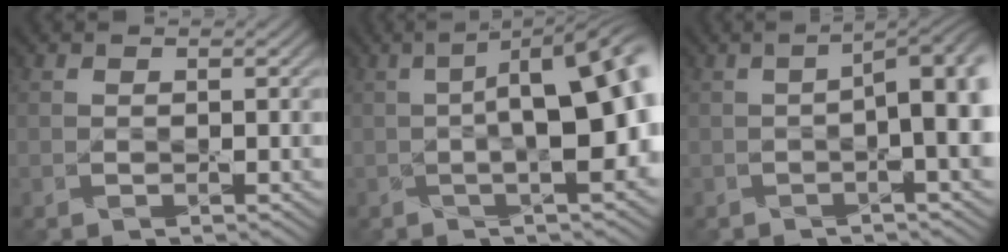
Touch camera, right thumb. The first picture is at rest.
{"total": 14.0, "force": [-0.9, 4.4, 13.2], "torque": [-0.179, 0.004, -0.016]}
{"total": 7.2, "force": [-0.4, 2.1, 6.9], "torque": [-0.091, 0.001, -0.007]}